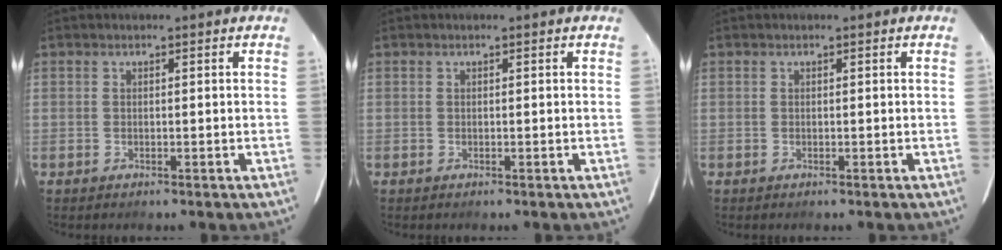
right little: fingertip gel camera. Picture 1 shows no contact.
{"total": 0.0}
{"total": 0.0}